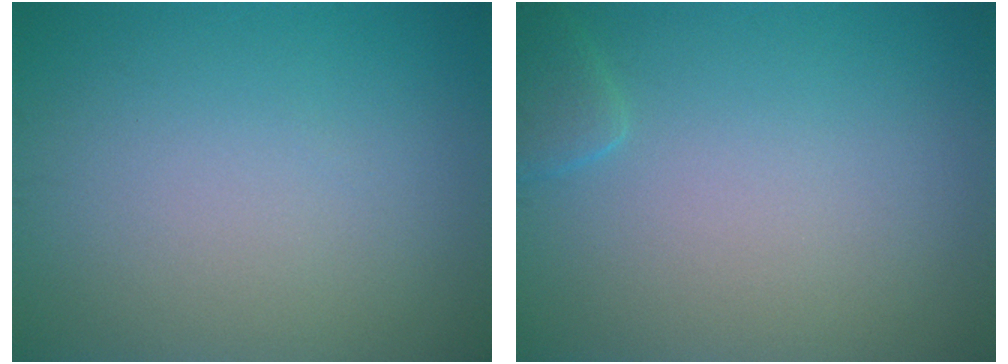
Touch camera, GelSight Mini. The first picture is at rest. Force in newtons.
{"total": 1.3, "press": 1.3, "slide": 0.1}